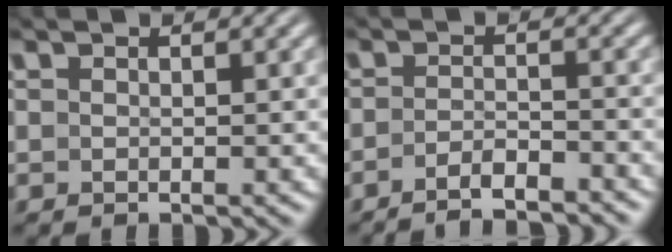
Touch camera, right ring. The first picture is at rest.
{"total": 4.4, "force": [-4.2, 0.6, 1.4], "torque": [-0.026, -0.015, -0.063]}